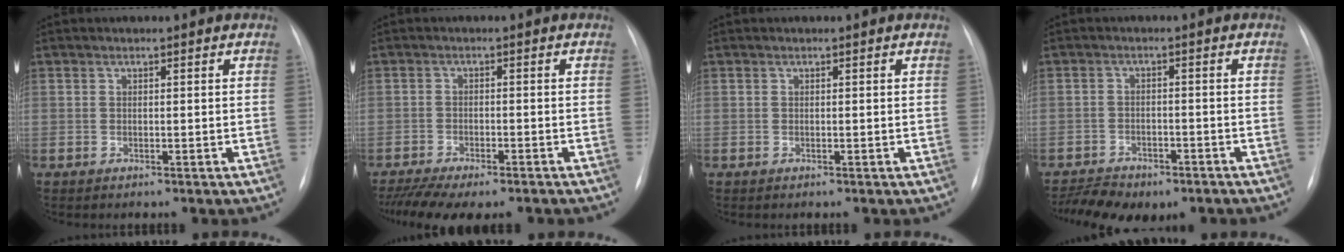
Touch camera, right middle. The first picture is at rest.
{"total": 11.6, "force": [-9.6, 2.6, 5.9], "torque": [-0.097, -0.008, -0.139]}
{"total": 0.0}
{"total": 10.1, "force": [-7.8, 4.4, 4.7], "torque": [-0.085, 0.002, -0.113]}